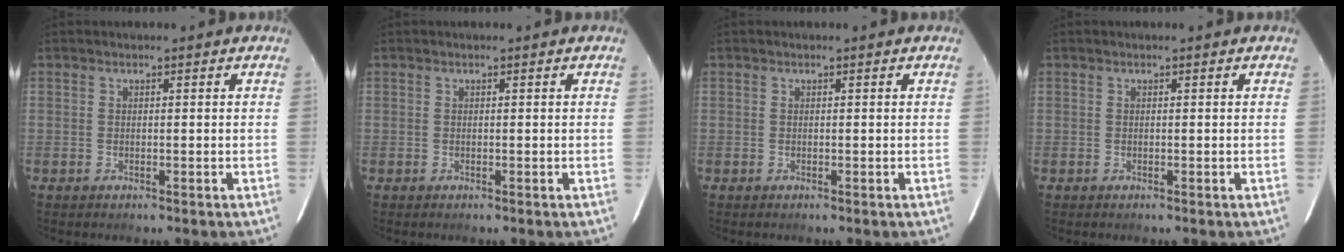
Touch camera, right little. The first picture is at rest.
{"total": 0.0}
{"total": 0.0}
{"total": 0.0}